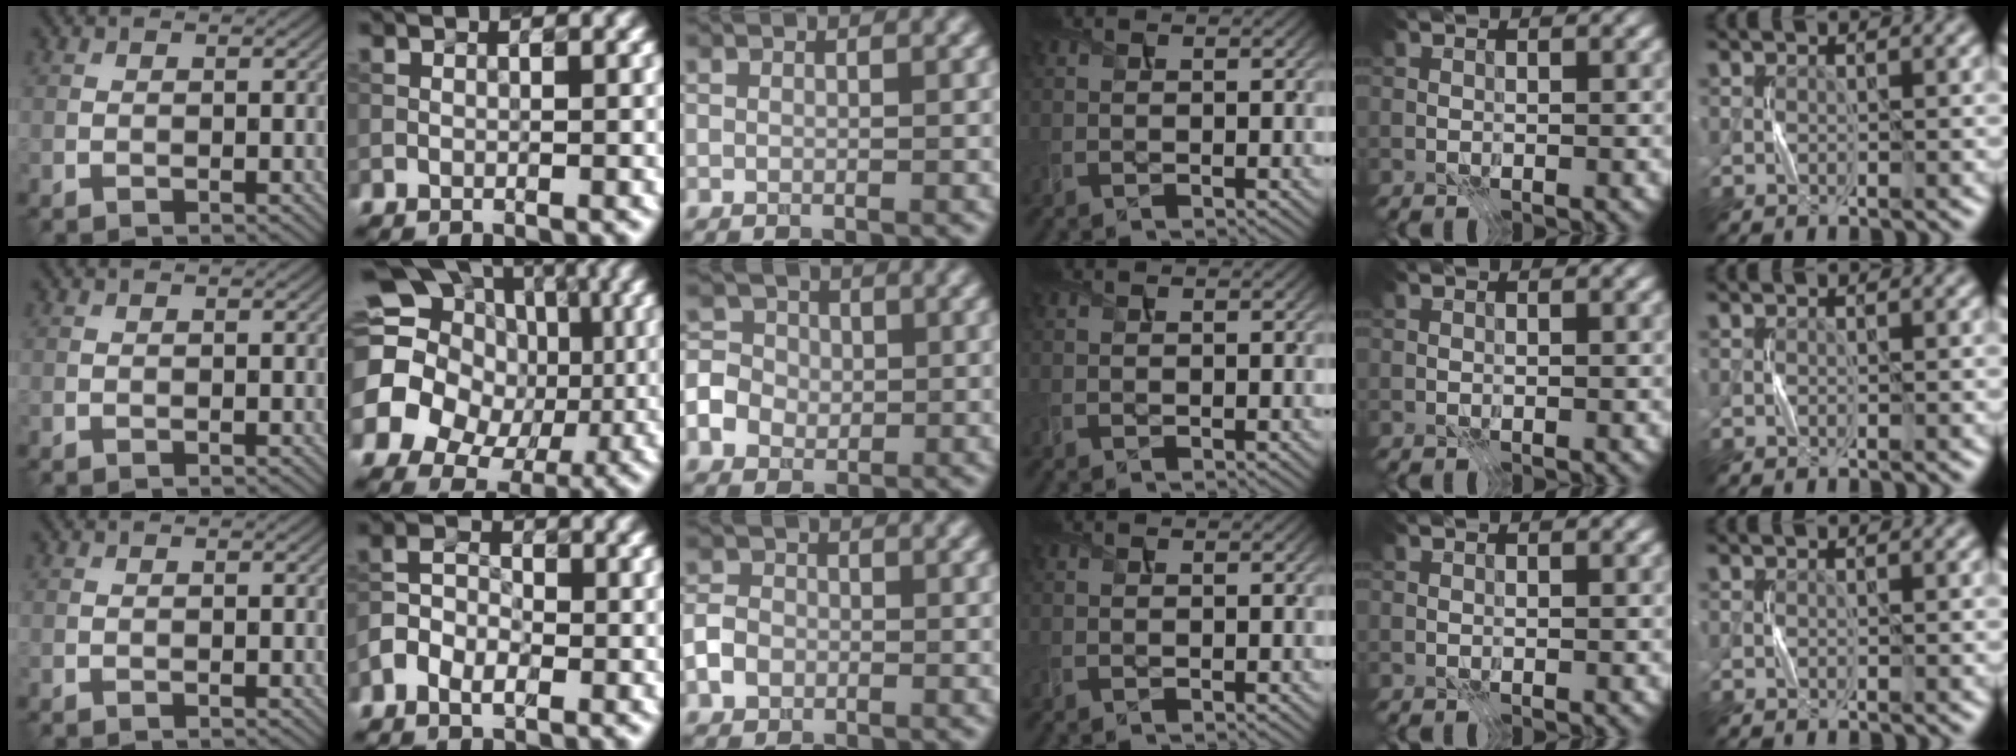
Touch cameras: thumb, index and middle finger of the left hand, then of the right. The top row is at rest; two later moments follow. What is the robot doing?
{"motion": "press", "object": "gel pad"}